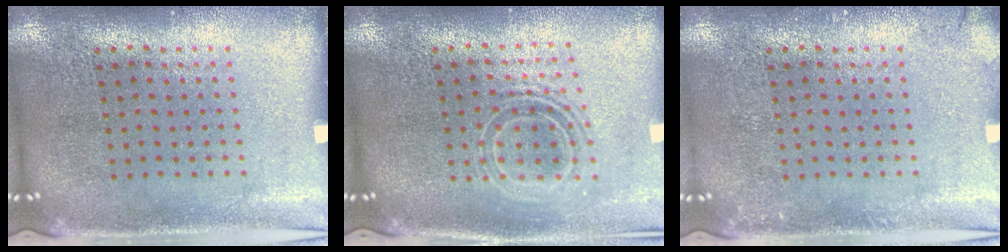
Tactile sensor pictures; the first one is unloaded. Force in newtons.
{"total": 1.6, "press": 1.2, "slide": 1.0}
{"total": 1.0, "press": 1.0, "slide": 0.1}